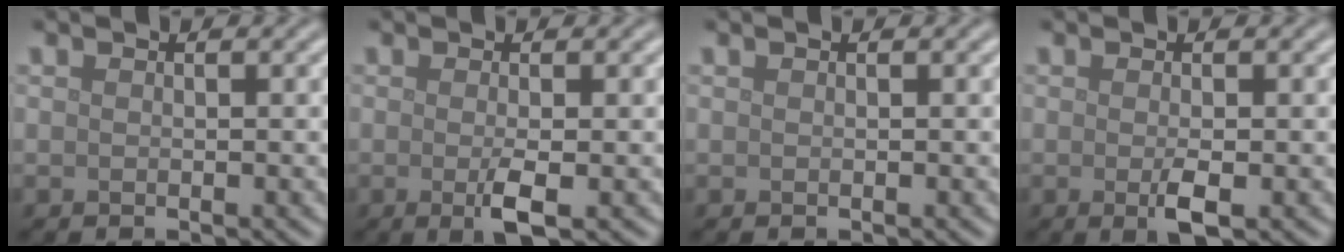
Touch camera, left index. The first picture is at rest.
{"total": 2.3, "force": [-0.5, 0.4, 2.2], "torque": [-0.043, -0.007, -0.009]}
{"total": 0.0}
{"total": 1.9, "force": [-0.5, 0.4, 1.8], "torque": [-0.033, -0.005, -0.008]}